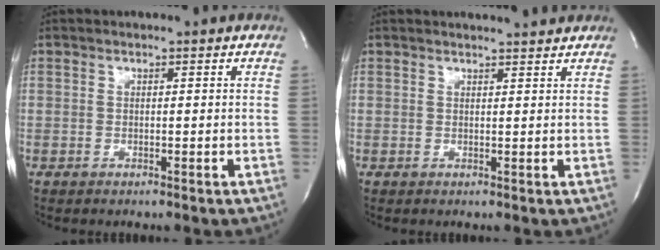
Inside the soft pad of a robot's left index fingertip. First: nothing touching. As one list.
[{"total": 3.3, "force": [3.3, -0.1, 0.6], "torque": [-0.014, 0.004, 0.037]}]